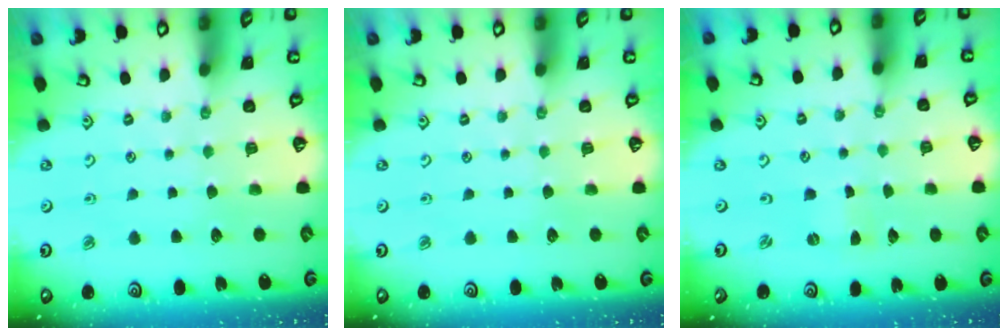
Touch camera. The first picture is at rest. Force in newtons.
{"total": 0.0}
{"total": 0.0}